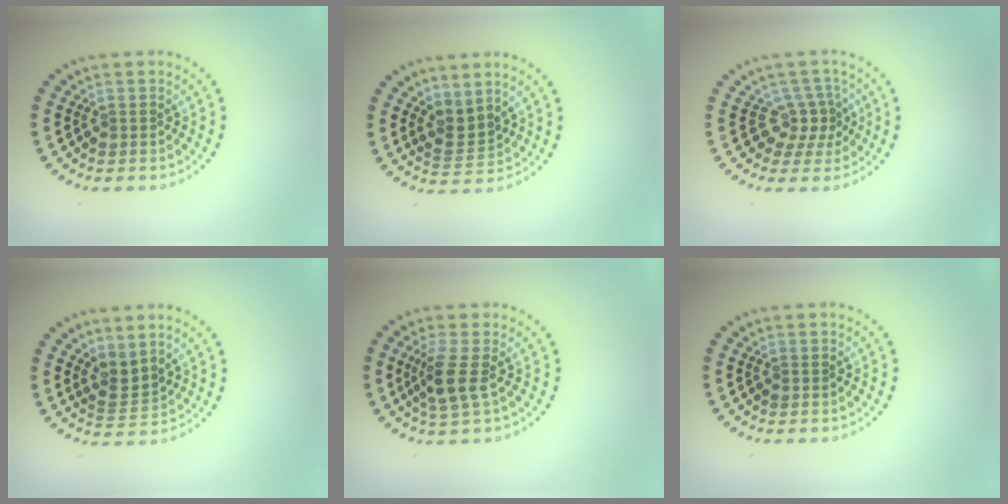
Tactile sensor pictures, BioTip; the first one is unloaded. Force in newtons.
{"total": 2.3, "press": 1.5, "slide": 1.7}
{"total": 2.6, "press": 1.9, "slide": 1.8}
{"total": 2.2, "press": 1.5, "slide": 1.7}
{"total": 2.6, "press": 2.1, "slide": 1.6}
{"total": 0.0}